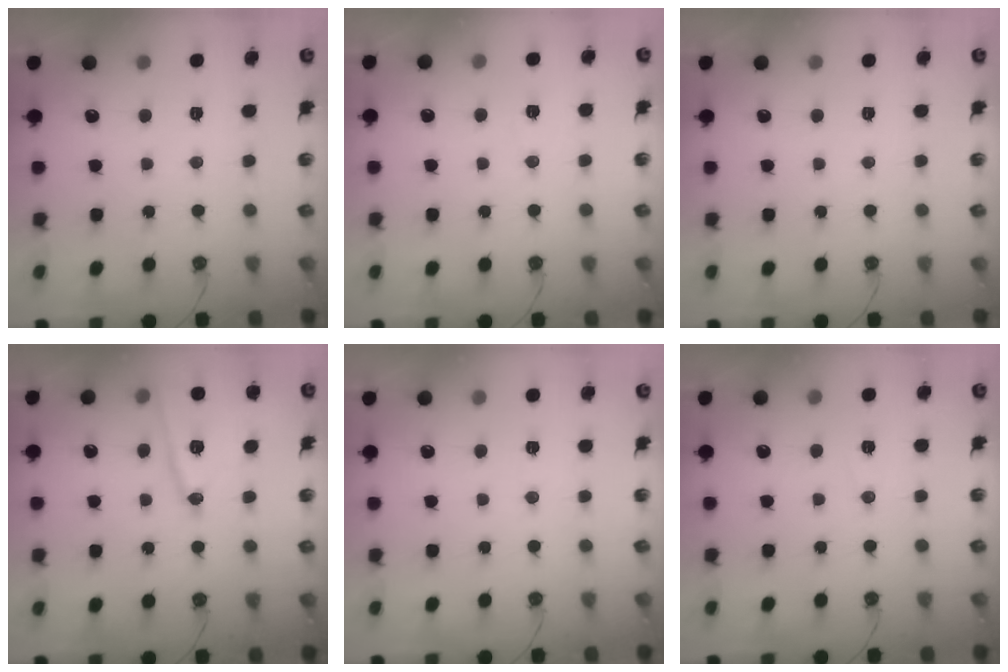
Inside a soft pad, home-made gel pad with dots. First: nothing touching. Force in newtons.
{"total": 3.7, "press": 3.6, "slide": 0.9}
{"total": 0.0}
{"total": 13.3, "press": 13.3, "slide": 0.4}
{"total": 2.6, "press": 2.5, "slide": 0.8}
{"total": 5.8, "press": 3.8, "slide": 4.5}